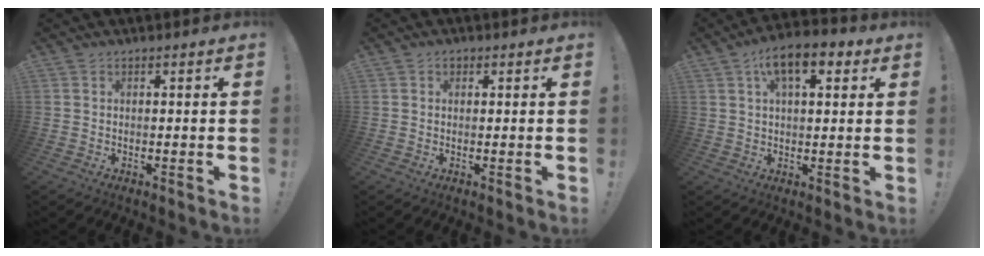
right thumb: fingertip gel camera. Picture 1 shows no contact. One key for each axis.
{"total": 1.2, "fx": 0.5, "fy": 0.9, "fz": 0.5, "tx": -0.003, "ty": 0.002, "tz": 0.007}
{"total": 9.6, "fx": 4.2, "fy": 4.4, "fz": 7.4, "tx": -0.107, "ty": -0.009, "tz": 0.071}